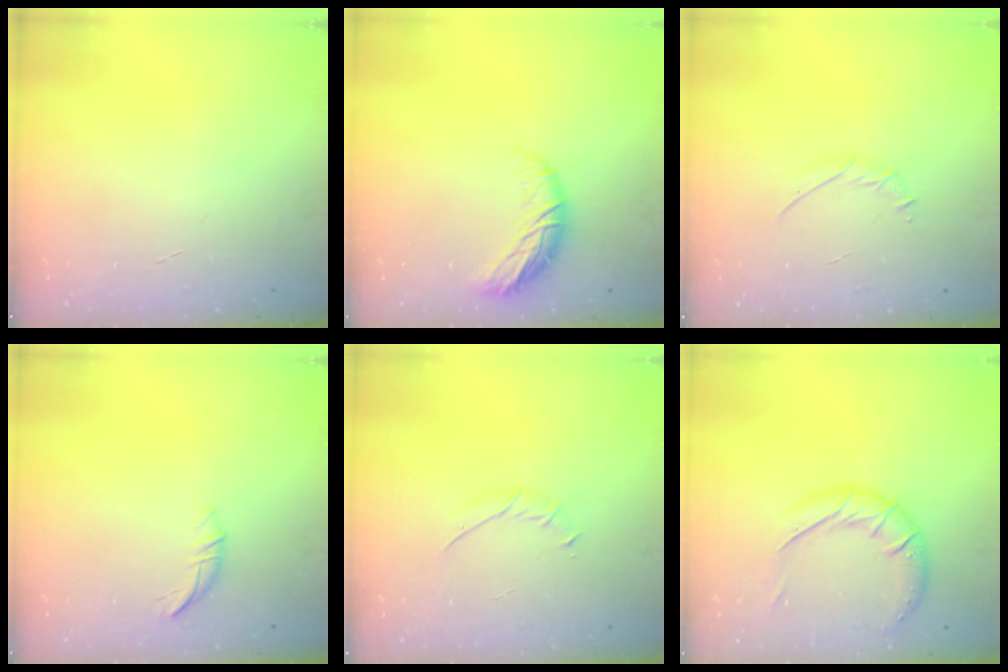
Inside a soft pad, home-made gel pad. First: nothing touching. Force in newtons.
{"total": 9.3, "press": 9.2, "slide": 1.3}
{"total": 3.8, "press": 3.7, "slide": 1.1}
{"total": 6.5, "press": 6.4, "slide": 0.7}
{"total": 3.8, "press": 3.7, "slide": 0.8}
{"total": 15.3, "press": 15.2, "slide": 1.9}